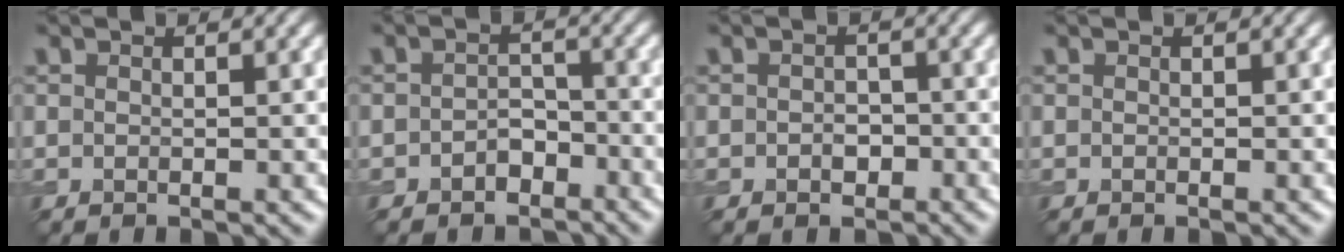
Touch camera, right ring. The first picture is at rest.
{"total": 2.2, "force": [-1.4, 1.5, 0.8], "torque": [-0.011, 0.006, -0.026]}
{"total": 1.6, "force": [-0.5, 1.3, 0.9], "torque": [-0.012, -0.003, -0.010]}
{"total": 0.0}